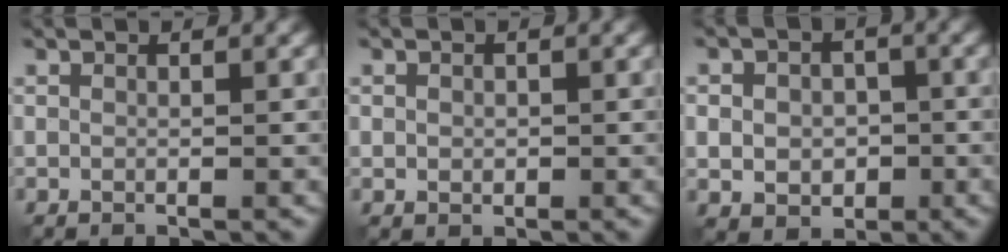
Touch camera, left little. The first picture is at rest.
{"total": 0.8, "force": [0.0, 0.8, 0.4], "torque": [-0.005, -0.002, -0.001]}
{"total": 4.3, "force": [-0.4, 3.5, 2.5], "torque": [-0.037, -0.007, -0.007]}